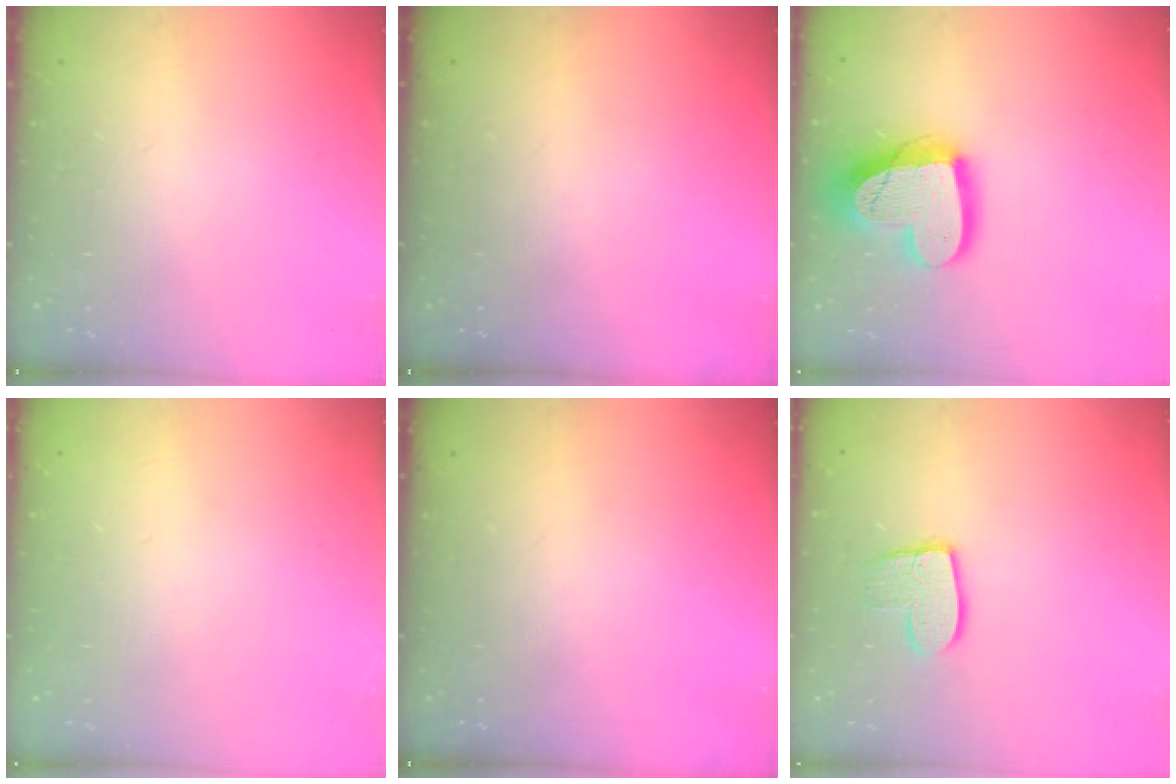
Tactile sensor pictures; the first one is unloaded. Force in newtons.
{"total": 0.0}
{"total": 18.8, "press": 18.7, "slide": 1.9}
{"total": 0.0}
{"total": 0.0}
{"total": 10.0, "press": 10.0, "slide": 0.8}